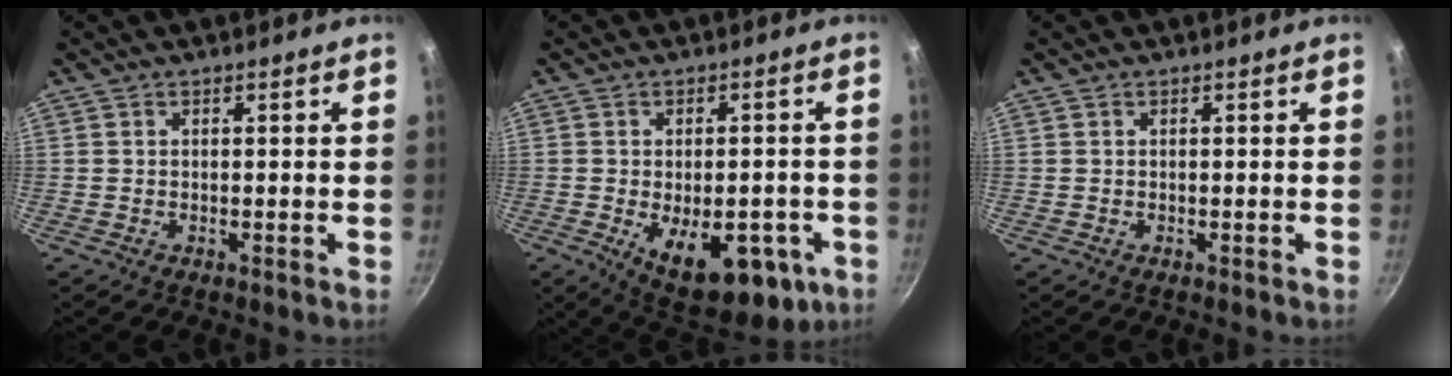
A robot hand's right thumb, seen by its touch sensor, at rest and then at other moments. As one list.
[{"total": 17.0, "force": [-5.6, 8.8, 13.4], "torque": [-0.138, -0.004, -0.059]}, {"total": 0.0}]